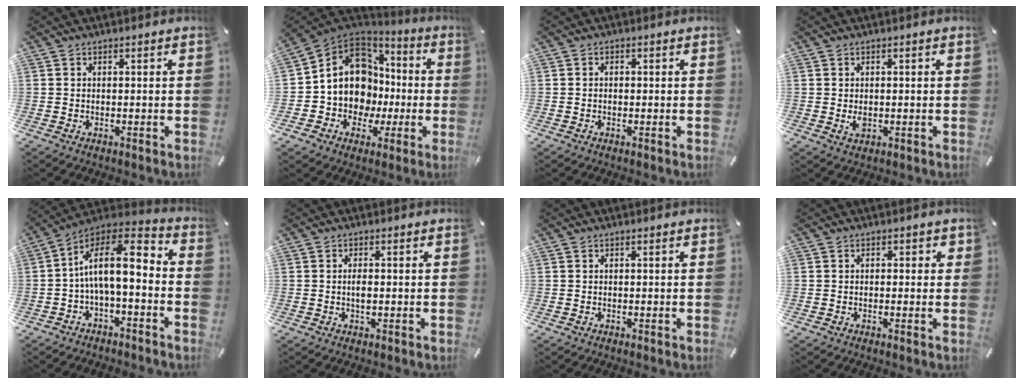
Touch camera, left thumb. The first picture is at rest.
{"total": 13.3, "force": [0.9, 12.2, 5.3], "torque": [-0.113, -0.015, 0.033]}
{"total": 0.8, "force": [-0.2, 0.6, 0.5], "torque": [-0.010, 0.002, -0.005]}
{"total": 1.9, "force": [-0.2, 1.4, 1.3], "torque": [-0.032, 0.000, -0.005]}
{"total": 13.5, "force": [-0.2, 6.4, 11.9], "torque": [-0.206, -0.005, -0.005]}
{"total": 1.9, "force": [-0.1, 0.8, 1.7], "torque": [-0.040, -0.002, -0.005]}
{"total": 0.0}
{"total": 1.0, "force": [-0.3, 0.8, 0.6], "torque": [-0.004, 0.003, -0.009]}